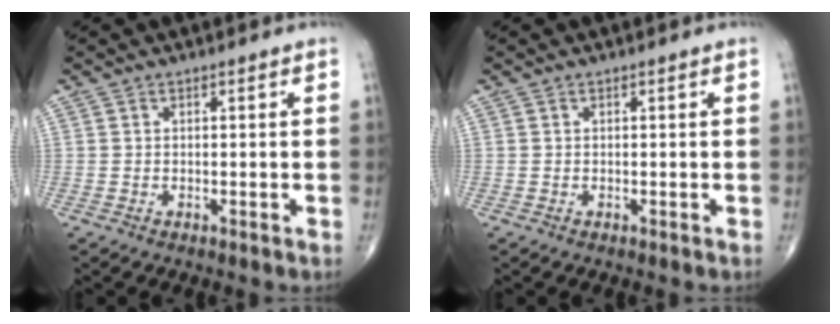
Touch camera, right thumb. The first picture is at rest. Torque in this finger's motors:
{"motor_torque": [-0.01, 0.02, -0.05, 0.05, 0.01]}